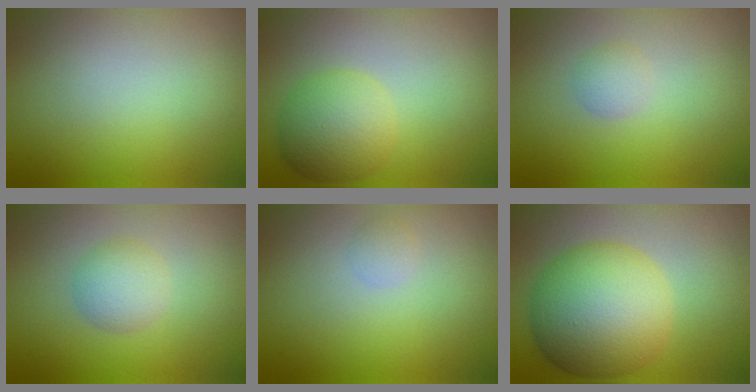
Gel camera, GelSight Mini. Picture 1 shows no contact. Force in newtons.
{"total": 5.2, "press": 5.2, "slide": 0.2}
{"total": 1.3, "press": 1.3, "slide": 0.1}
{"total": 2.7, "press": 2.7, "slide": 0.1}
{"total": 0.9, "press": 0.9, "slide": 0.1}
{"total": 11.4, "press": 11.4, "slide": 0.3}